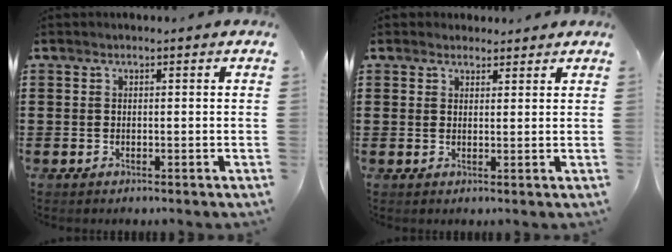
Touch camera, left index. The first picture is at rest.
{"total": 1.8, "force": [1.6, 0.6, 0.0], "torque": [-0.004, 0.005, 0.033]}